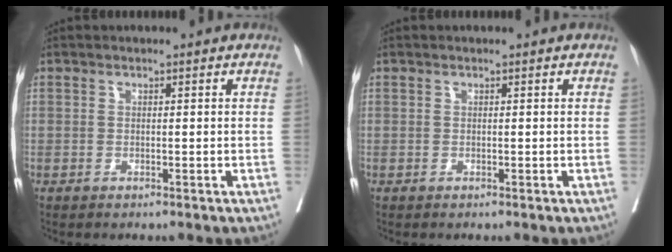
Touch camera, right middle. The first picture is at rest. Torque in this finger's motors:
{"motor_torque": [-0.10, 0.13, 0.00, 0.00]}